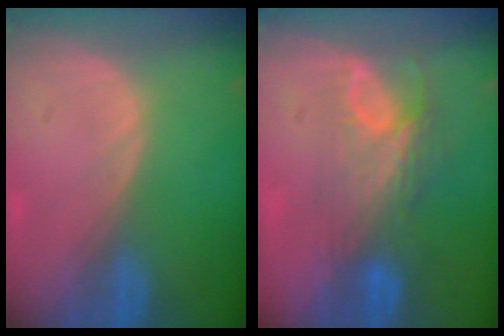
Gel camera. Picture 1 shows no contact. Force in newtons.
{"total": 7.8, "press": 6.9, "slide": 3.8}